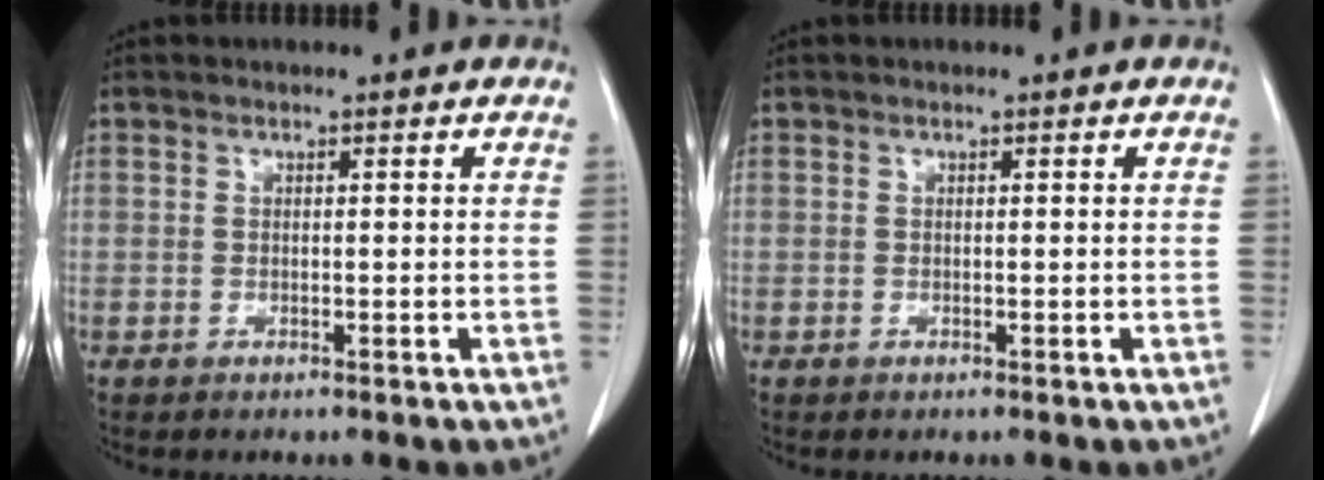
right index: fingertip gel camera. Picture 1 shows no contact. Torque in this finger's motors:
{"motor_torque": [0.00, 0.00, 0.00, 0.00]}